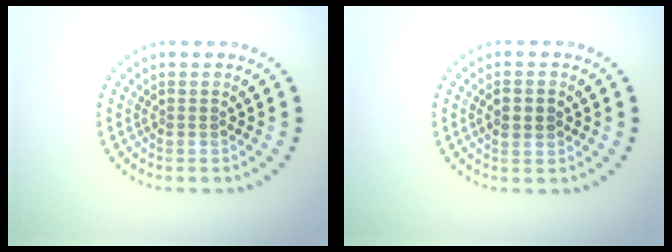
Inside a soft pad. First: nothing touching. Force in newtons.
{"total": 2.1, "press": 2.1, "slide": 0.1}